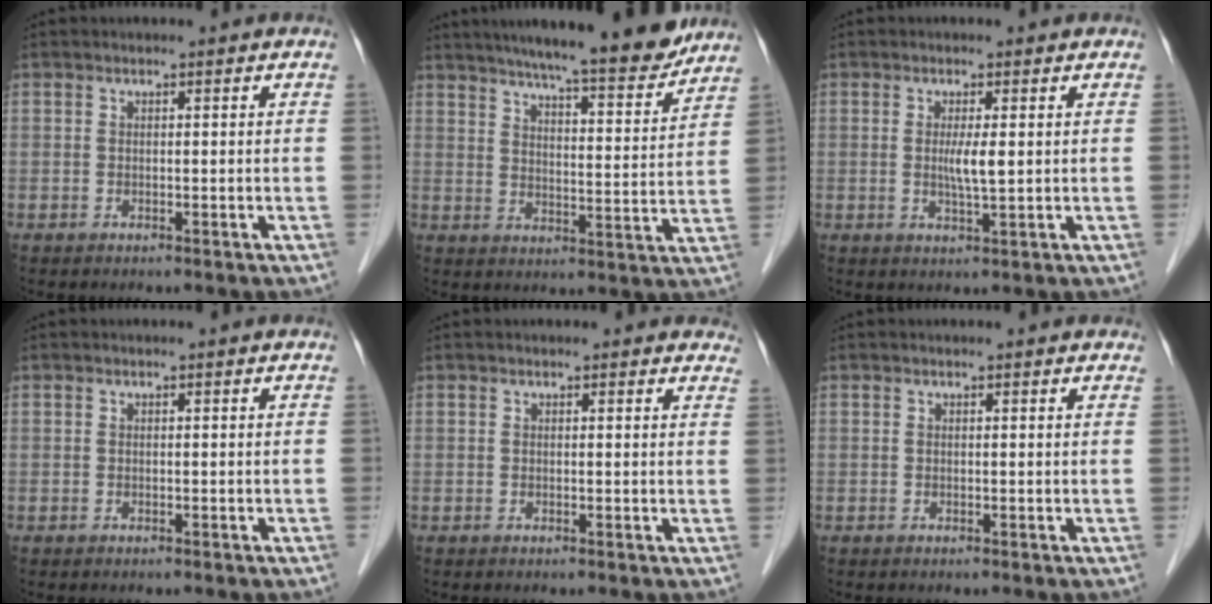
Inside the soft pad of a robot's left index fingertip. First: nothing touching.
{"total": 17.6, "force": [15.4, 1.5, 8.3], "torque": [-0.120, -0.005, 0.210]}
{"total": 3.0, "force": [0.3, 0.0, 3.0], "torque": [-0.060, -0.005, 0.006]}
{"total": 0.0}
{"total": 5.1, "force": [4.7, 1.5, 1.5], "torque": [-0.002, 0.003, 0.034]}
{"total": 1.6, "force": [1.4, 0.4, 0.6], "torque": [-0.014, 0.011, 0.012]}